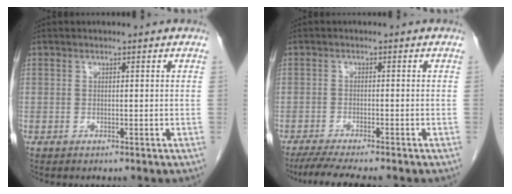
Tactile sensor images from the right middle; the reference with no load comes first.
{"total": 7.3, "force": [-6.2, 0.3, 3.8], "torque": [-0.057, -0.017, -0.100]}